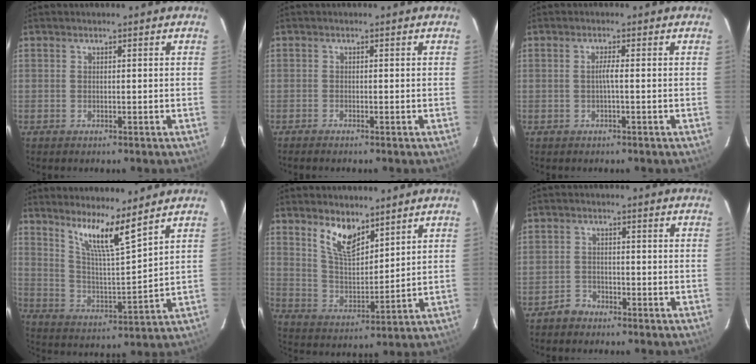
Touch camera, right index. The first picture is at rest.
{"total": 0.8, "force": [-0.8, 0.1, 0.2], "torque": [-0.010, -0.002, -0.016]}
{"total": 1.4, "force": [-0.3, -0.3, 1.3], "torque": [-0.024, 0.001, -0.008]}
{"total": 10.0, "force": [7.6, 0.1, 6.4], "torque": [-0.108, -0.011, 0.146]}
{"total": 8.8, "force": [6.0, 3.6, 5.4], "torque": [-0.095, 0.001, 0.122]}
{"total": 2.9, "force": [-2.2, 1.8, -0.1], "torque": [-0.001, 0.010, -0.040]}